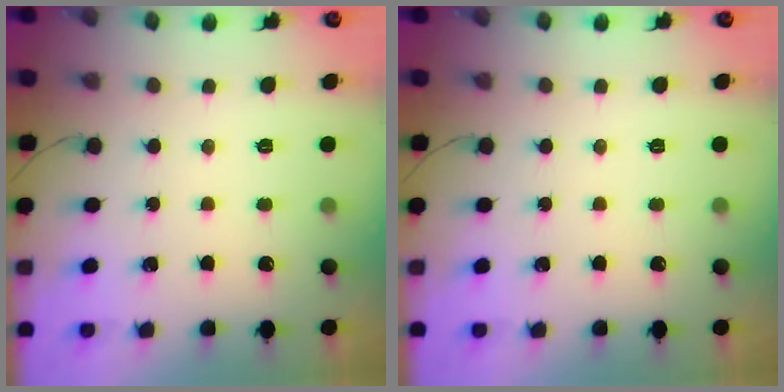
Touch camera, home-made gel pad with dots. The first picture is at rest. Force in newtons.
{"total": 0.0}